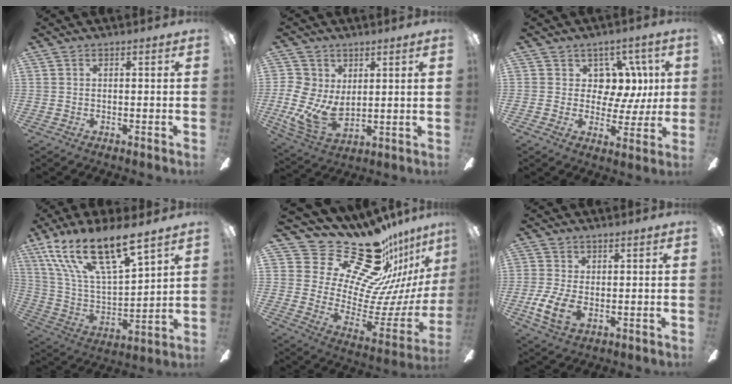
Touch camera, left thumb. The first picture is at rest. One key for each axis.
{"total": 9.9, "fx": 1.6, "fy": 6.6, "fz": 7.2, "tx": -0.165, "ty": -0.029, "tz": 0.029}
{"total": 9.6, "fx": 3.3, "fy": 7.8, "fz": 4.6, "tx": -0.064, "ty": -0.014, "tz": 0.067}
{"total": 19.9, "fx": 14.2, "fy": 5.8, "fz": 12.7, "tx": -0.261, "ty": -0.096, "tz": 0.243}
{"total": 28.6, "fx": 21.7, "fy": 11.8, "fz": 14.3, "tx": -0.220, "ty": -0.181, "tz": 0.406}
{"total": 8.6, "fx": -1.8, "fy": 5.1, "fz": 6.7, "tx": -0.143, "ty": -0.007, "tz": -0.032}